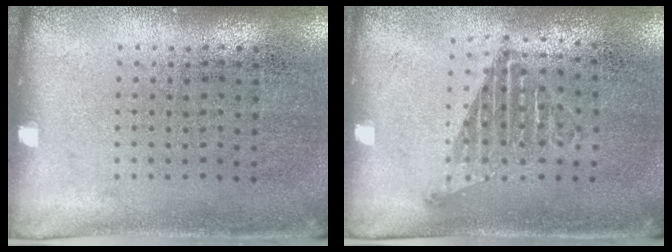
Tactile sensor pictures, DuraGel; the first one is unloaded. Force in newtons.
{"total": 1.1, "press": 1.0, "slide": 0.6}